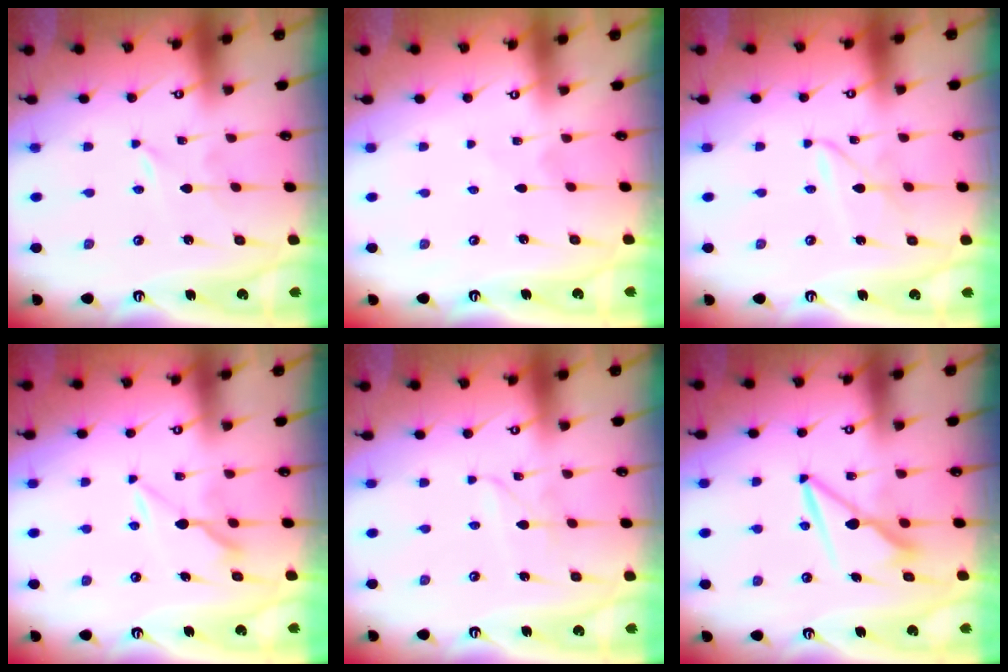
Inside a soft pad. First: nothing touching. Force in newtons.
{"total": 1.6, "press": 1.6, "slide": 0.2}
{"total": 2.3, "press": 2.3, "slide": 0.2}
{"total": 6.1, "press": 6.1, "slide": 0.7}
{"total": 2.1, "press": 2.1, "slide": 0.2}
{"total": 8.1, "press": 8.0, "slide": 1.3}